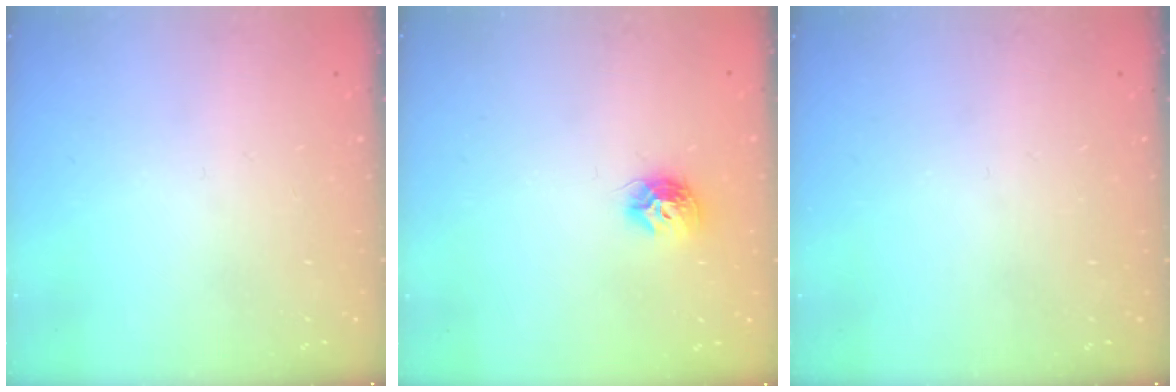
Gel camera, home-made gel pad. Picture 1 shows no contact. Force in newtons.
{"total": 8.6, "press": 8.5, "slide": 0.1}
{"total": 0.0}